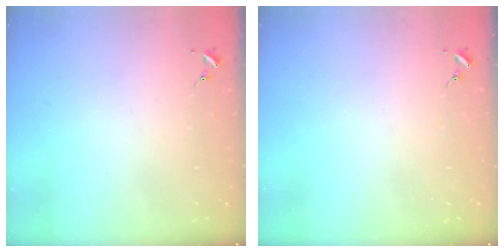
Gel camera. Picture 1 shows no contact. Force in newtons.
{"total": 0.0}